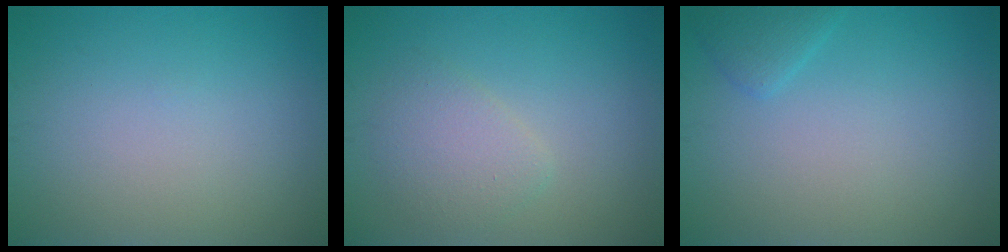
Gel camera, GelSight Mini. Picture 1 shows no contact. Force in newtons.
{"total": 2.5, "press": 2.5, "slide": 0.1}
{"total": 1.4, "press": 1.4, "slide": 0.1}